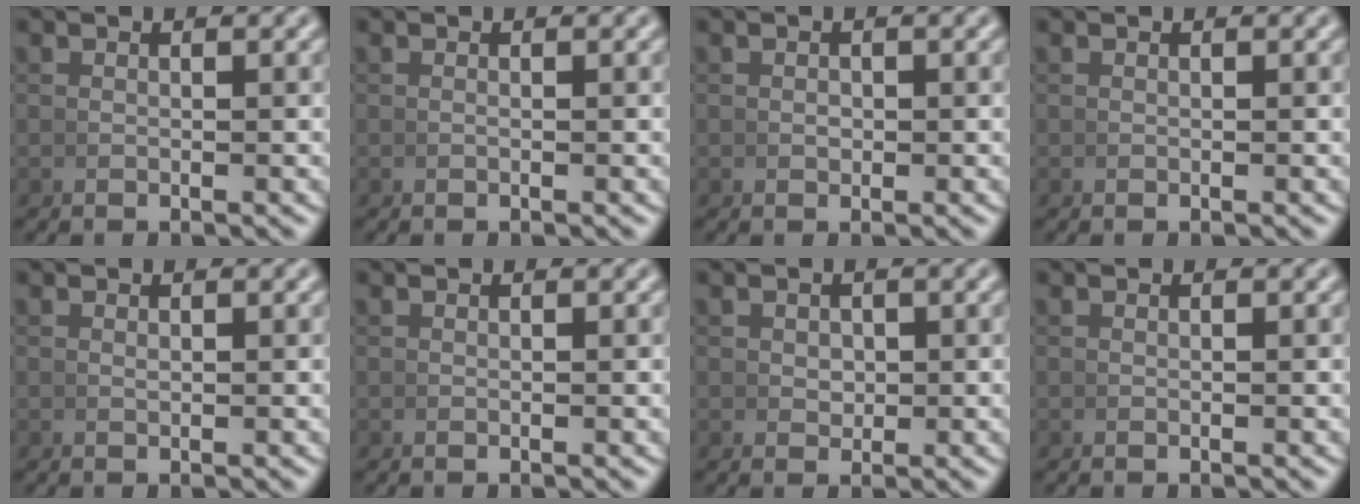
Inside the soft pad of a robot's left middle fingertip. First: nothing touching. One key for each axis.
{"total": 0.0}
{"total": 0.6, "fx": 0.0, "fy": 0.5, "fz": 0.3, "tx": -0.008, "ty": -0.004, "tz": 0.003}
{"total": 0.0}
{"total": 0.0}
{"total": 0.0}
{"total": 1.3, "fx": 0.4, "fy": 1.0, "fz": 0.7, "tx": -0.014, "ty": -0.008, "tz": 0.015}
{"total": 0.0}